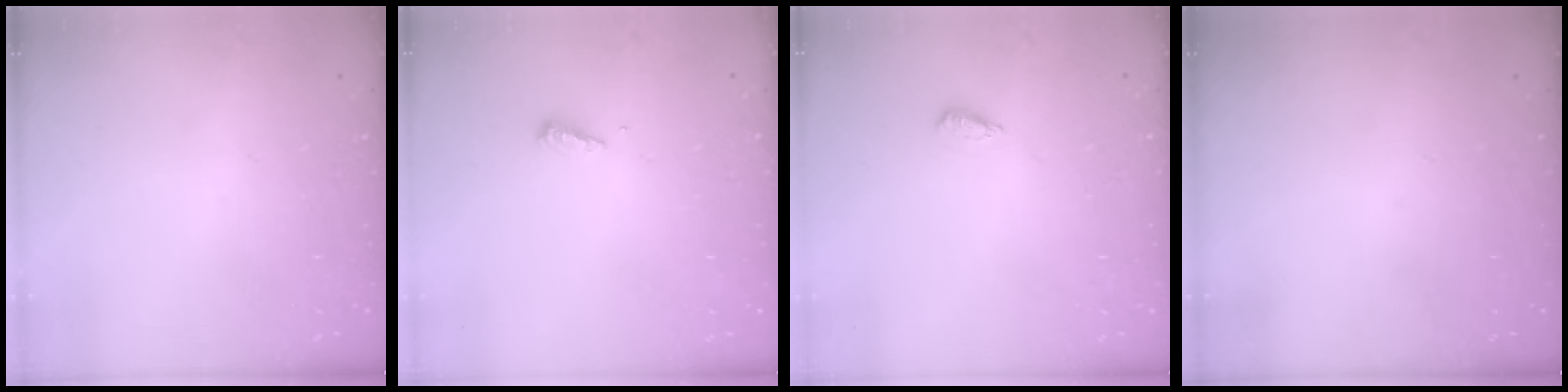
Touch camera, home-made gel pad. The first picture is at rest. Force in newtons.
{"total": 3.6, "press": 3.6, "slide": 0.4}
{"total": 3.1, "press": 3.0, "slide": 0.6}
{"total": 0.0}